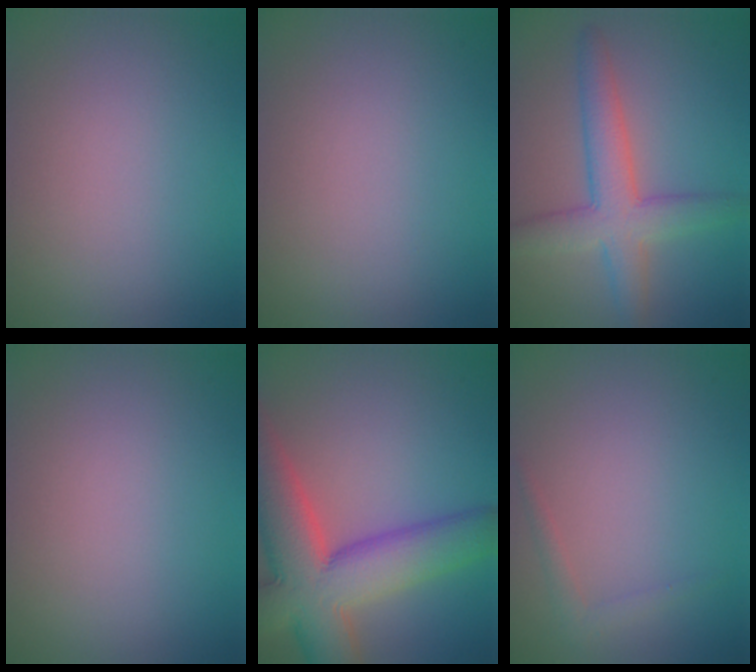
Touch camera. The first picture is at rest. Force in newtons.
{"total": 0.0}
{"total": 5.4, "press": 5.3, "slide": 0.4}
{"total": 0.0}
{"total": 11.7, "press": 11.7, "slide": 0.6}
{"total": 1.1, "press": 1.1, "slide": 0.1}